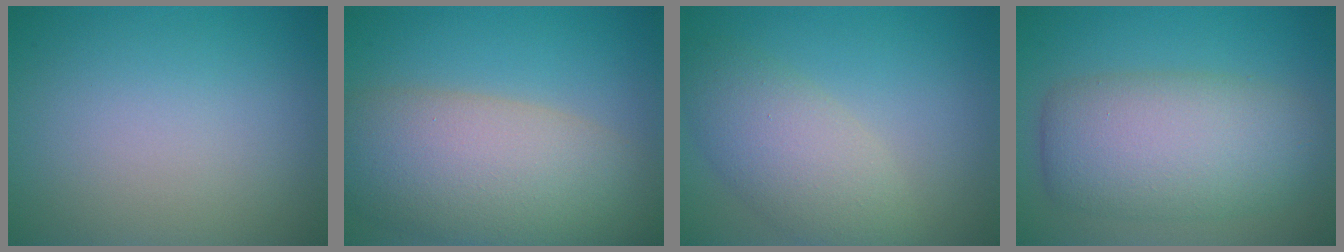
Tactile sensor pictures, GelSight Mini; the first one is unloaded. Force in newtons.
{"total": 10.1, "press": 10.0, "slide": 0.6}
{"total": 5.0, "press": 5.0, "slide": 0.4}
{"total": 8.0, "press": 8.0, "slide": 0.2}